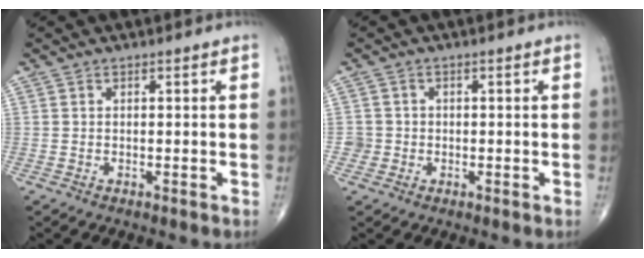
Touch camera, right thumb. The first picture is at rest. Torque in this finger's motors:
{"motor_torque": [0.65, 0.32, 0.44, 0.00, -0.04]}